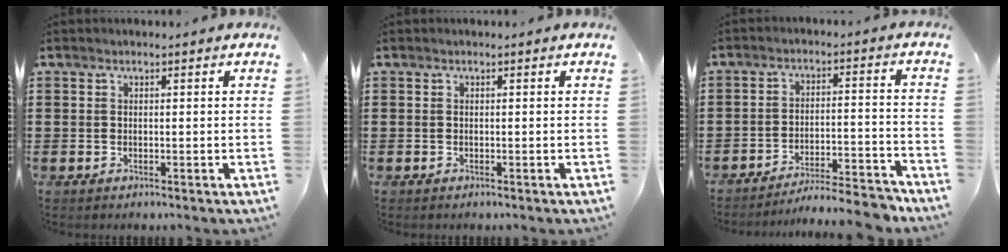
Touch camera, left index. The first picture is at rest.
{"total": 0.0}
{"total": 6.7, "force": [-6.4, 0.1, 1.9], "torque": [-0.023, 0.004, -0.120]}